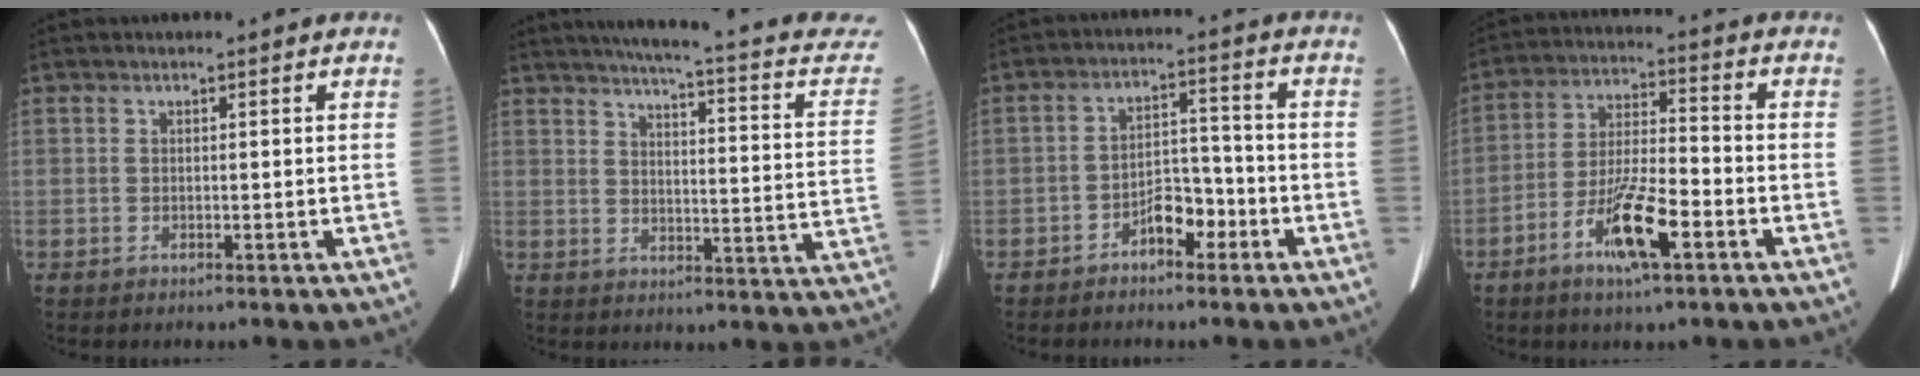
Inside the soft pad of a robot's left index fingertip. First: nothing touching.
{"total": 22.1, "force": [19.0, 2.5, 11.2], "torque": [-0.143, -0.036, 0.209]}
{"total": 5.2, "force": [-3.2, 2.5, 3.3], "torque": [-0.057, 0.020, -0.055]}
{"total": 10.4, "force": [-5.1, 1.9, 8.9], "torque": [-0.174, -0.003, -0.093]}